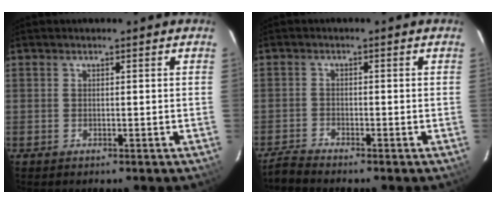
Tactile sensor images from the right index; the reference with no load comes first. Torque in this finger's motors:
{"motor_torque": [0.24, -0.35, 0.06, 0.00]}